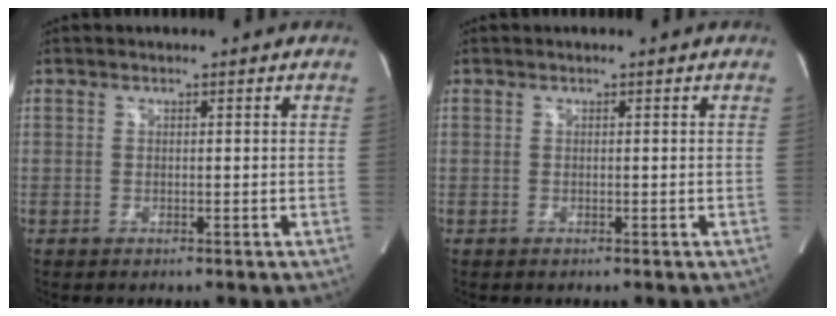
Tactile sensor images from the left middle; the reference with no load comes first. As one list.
[{"total": 0.0}]